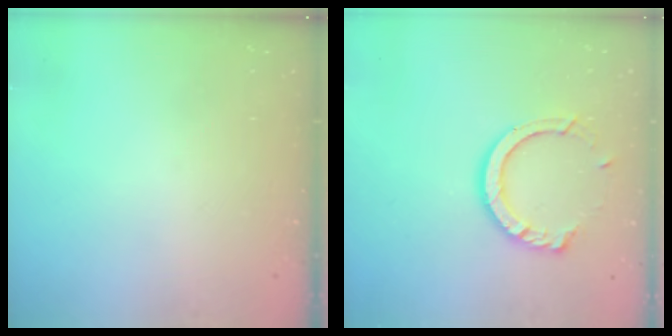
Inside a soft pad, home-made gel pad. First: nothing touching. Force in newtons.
{"total": 11.2, "press": 11.2, "slide": 1.0}